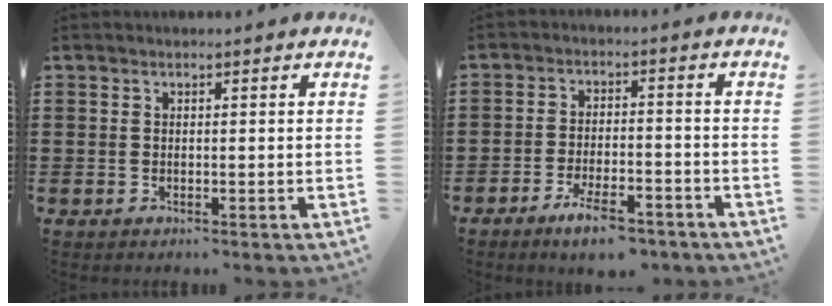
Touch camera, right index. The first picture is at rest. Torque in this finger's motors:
{"motor_torque": [0.76, 0.71, 0.23, 0.05]}